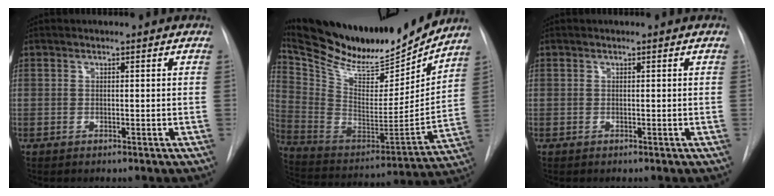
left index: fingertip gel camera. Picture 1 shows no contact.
{"total": 23.5, "force": [21.3, 4.7, 8.7], "torque": [-0.164, -0.043, 0.344]}
{"total": 0.0}